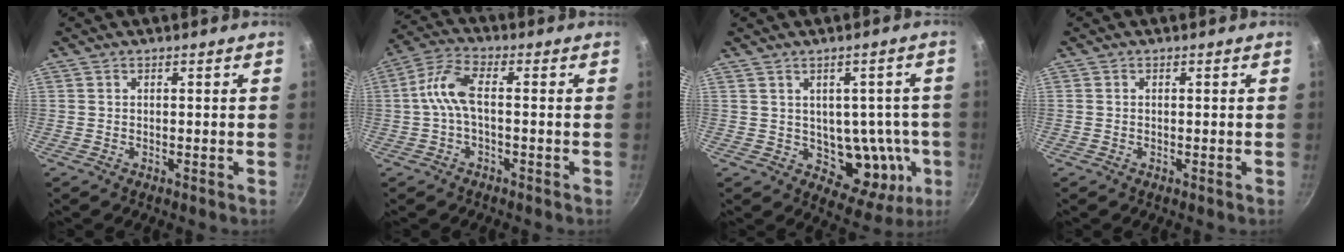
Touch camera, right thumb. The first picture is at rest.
{"total": 7.0, "force": [-0.9, 3.1, 6.2], "torque": [-0.143, 0.029, -0.028]}
{"total": 11.9, "force": [-1.1, 8.5, 8.2], "torque": [-0.061, -0.006, -0.001]}
{"total": 0.0}